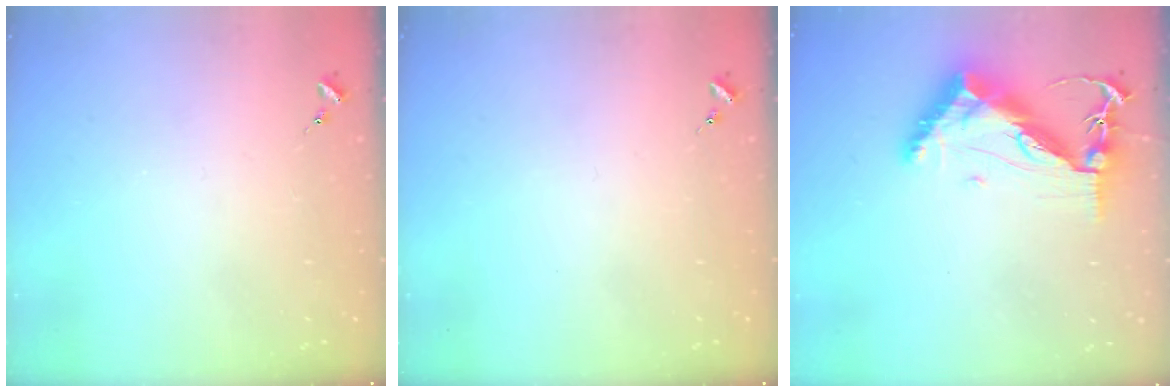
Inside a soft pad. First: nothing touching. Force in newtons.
{"total": 0.0}
{"total": 12.4, "press": 12.3, "slide": 1.4}